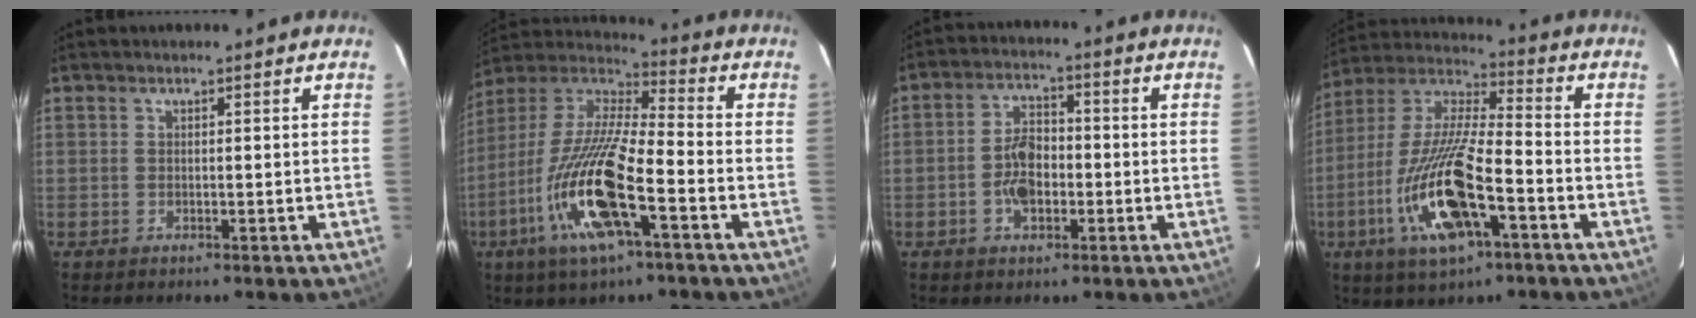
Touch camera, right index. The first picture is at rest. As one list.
[{"total": 18.3, "force": [-6.8, 3.1, 16.7], "torque": [-0.355, -0.017, -0.130]}, {"total": 6.1, "force": [-1.5, 3.3, 5.0], "torque": [-0.101, 0.013, -0.029]}, {"total": 17.6, "force": [-6.7, 3.9, 15.9], "torque": [-0.332, -0.013, -0.119]}]